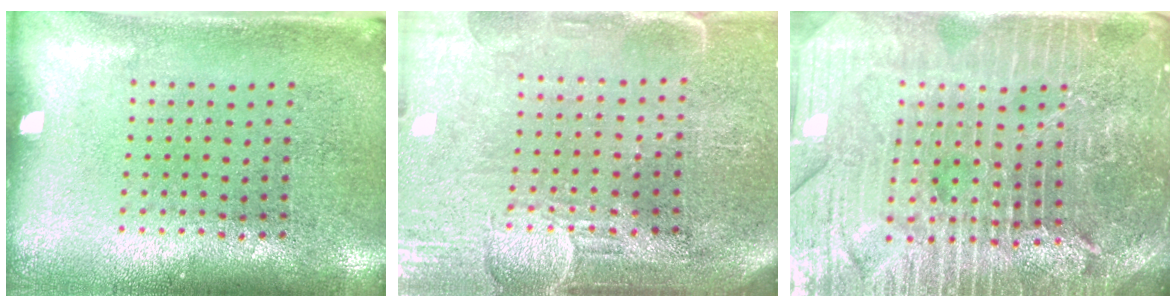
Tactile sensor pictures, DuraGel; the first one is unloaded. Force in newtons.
{"total": 3.9, "press": 3.5, "slide": 1.8}
{"total": 5.5, "press": 4.9, "slide": 2.4}